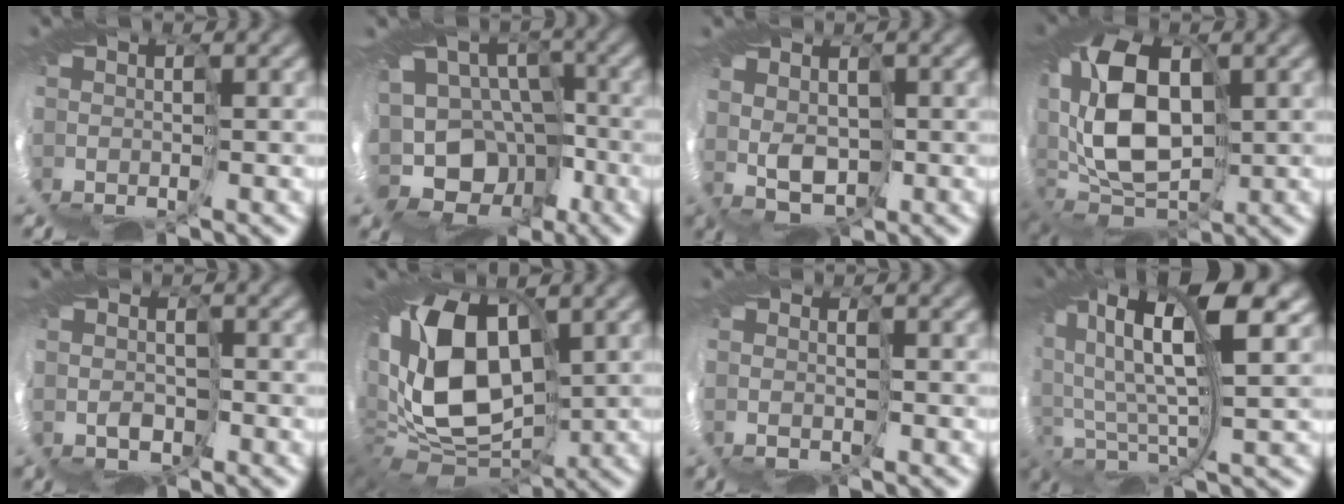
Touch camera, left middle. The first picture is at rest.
{"total": 11.7, "force": [-5.7, 9.0, 4.8], "torque": [-0.083, -0.017, -0.083]}
{"total": 2.1, "force": [1.8, 0.9, 0.7], "torque": [-0.024, 0.006, 0.027]}
{"total": 10.3, "force": [3.0, 5.9, 8.0], "torque": [-0.163, 0.001, 0.045]}
{"total": 1.9, "force": [1.7, 0.2, -0.9], "torque": [0.007, -0.003, 0.026]}
{"total": 12.6, "force": [2.1, 7.5, 9.9], "torque": [-0.188, -0.016, 0.036]}
{"total": 2.0, "force": [1.9, -0.1, -0.6], "torque": [0.014, 0.000, 0.035]}
{"total": 11.6, "force": [6.6, 2.7, 9.2], "torque": [-0.198, 0.013, 0.113]}